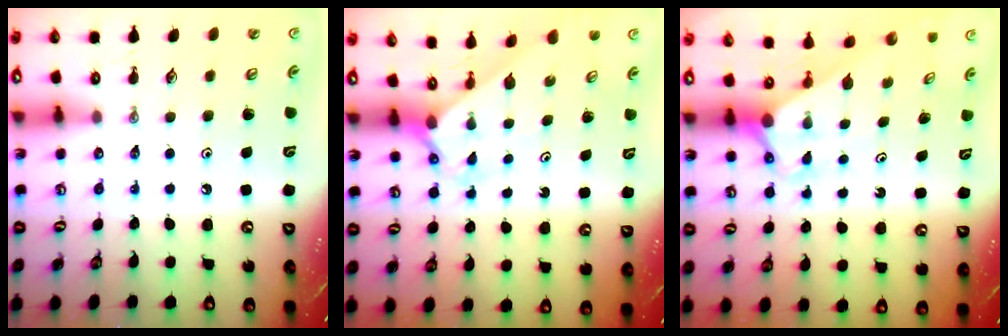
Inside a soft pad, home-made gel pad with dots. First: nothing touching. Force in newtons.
{"total": 2.0, "press": 2.0, "slide": 0.2}
{"total": 3.0, "press": 3.0, "slide": 0.0}